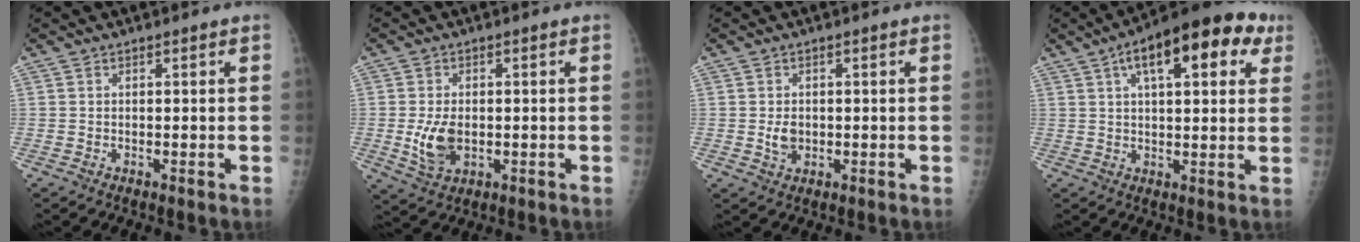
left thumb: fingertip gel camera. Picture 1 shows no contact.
{"total": 6.3, "force": [-0.9, 4.0, 4.7], "torque": [-0.086, -0.005, -0.008]}
{"total": 2.8, "force": [-0.3, 2.2, 1.7], "torque": [-0.022, 0.000, -0.001]}
{"total": 17.6, "force": [7.9, 7.0, 14.1], "torque": [-0.180, 0.011, 0.109]}